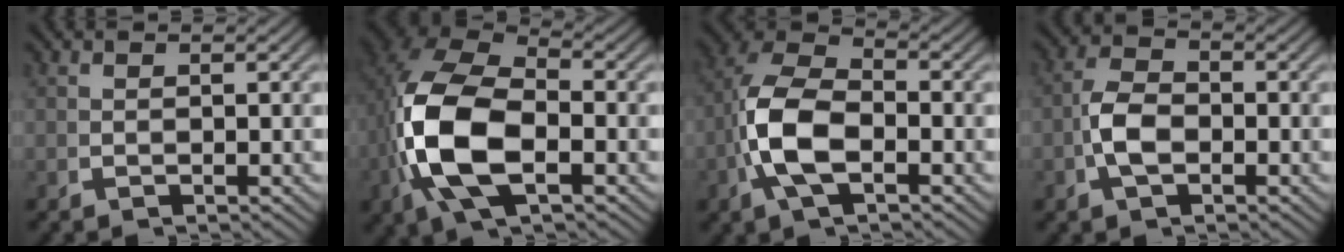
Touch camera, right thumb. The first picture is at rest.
{"total": 13.2, "force": [-0.8, 8.2, 10.3], "torque": [-0.257, -0.037, 0.003]}
{"total": 8.8, "force": [-0.7, 5.8, 6.6], "torque": [-0.159, -0.025, -0.006]}
{"total": 4.1, "force": [-0.7, 2.7, 3.0], "torque": [-0.068, -0.008, -0.009]}